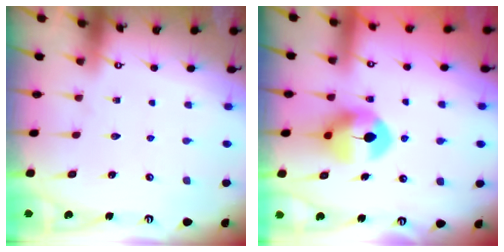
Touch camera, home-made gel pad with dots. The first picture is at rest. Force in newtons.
{"total": 9.7, "press": 9.7, "slide": 0.8}